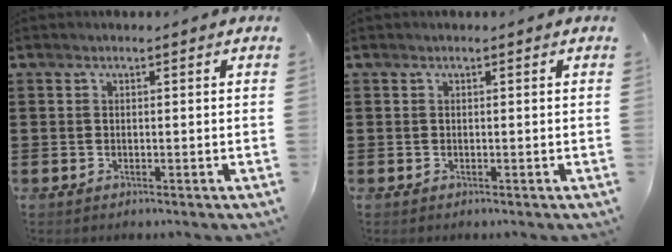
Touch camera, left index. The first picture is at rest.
{"total": 0.0}